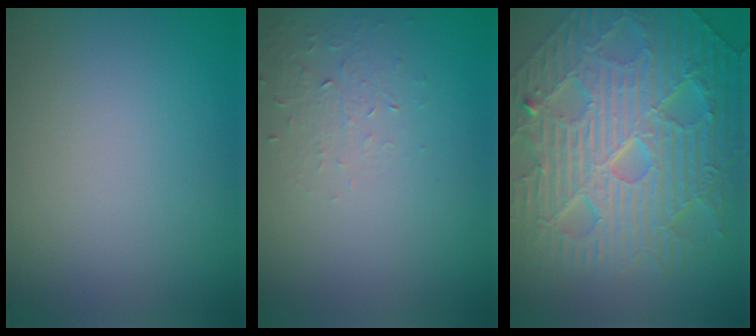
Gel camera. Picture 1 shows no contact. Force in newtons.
{"total": 1.3, "press": 0.6, "slide": 1.2}
{"total": 11.7, "press": 7.6, "slide": 8.8}